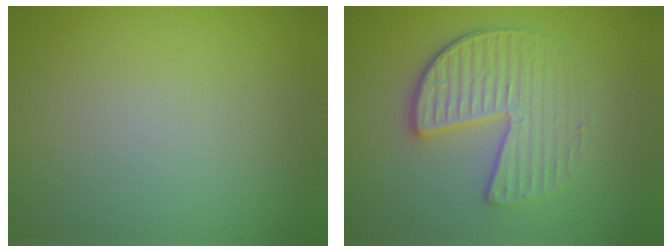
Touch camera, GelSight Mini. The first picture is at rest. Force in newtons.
{"total": 4.0, "press": 3.5, "slide": 2.0}